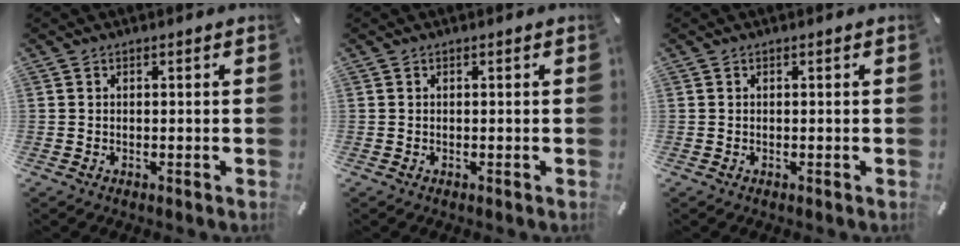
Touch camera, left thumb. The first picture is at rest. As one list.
[{"total": 0.0}, {"total": 0.0}]